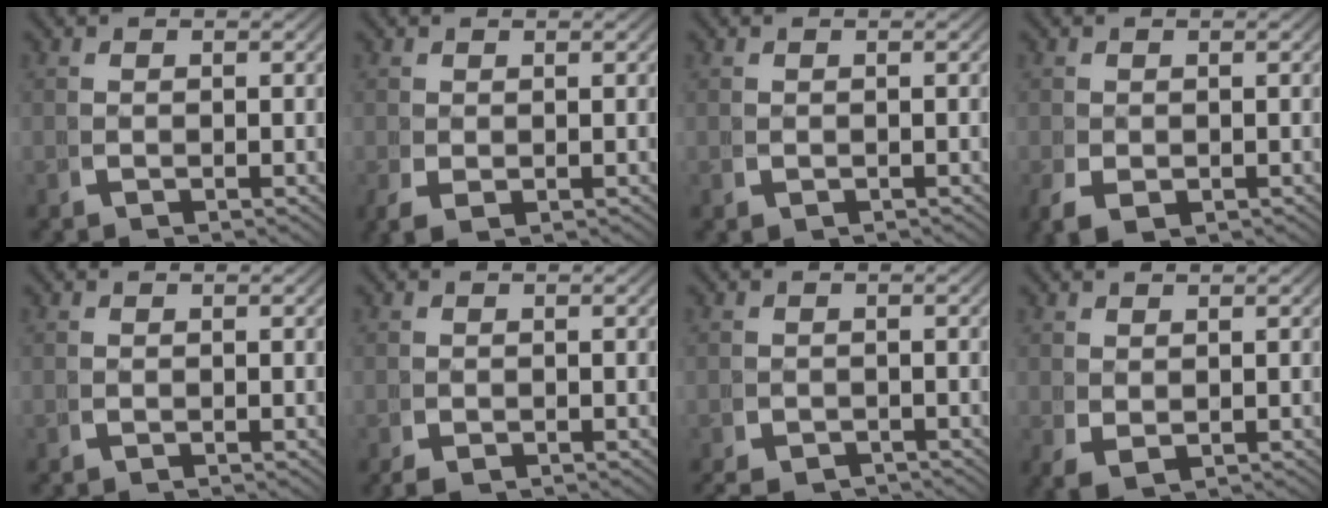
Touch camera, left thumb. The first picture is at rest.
{"total": 1.1, "force": [0.1, 0.6, 0.9], "torque": [-0.025, -0.010, 0.011]}
{"total": 0.9, "force": [-0.4, 0.7, 0.4], "torque": [-0.010, -0.007, 0.001]}
{"total": 2.4, "force": [-0.7, 1.8, 1.5], "torque": [-0.035, -0.019, 0.001]}
{"total": 0.0}
{"total": 0.9, "force": [-0.5, 0.6, 0.4], "torque": [-0.009, -0.007, -0.008]}
{"total": 2.3, "force": [-2.1, 0.9, 0.5], "torque": [-0.003, -0.014, -0.031]}
{"total": 1.3, "force": [0.5, 0.7, 0.9], "torque": [-0.021, -0.008, 0.022]}